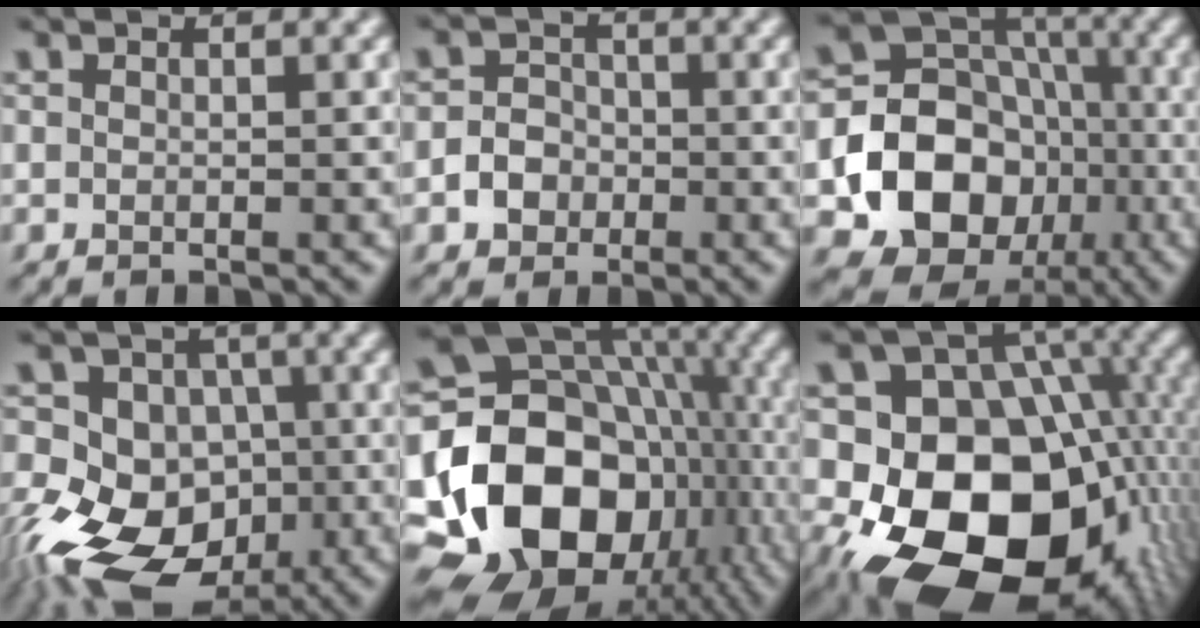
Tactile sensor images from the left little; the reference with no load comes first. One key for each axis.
{"total": 2.8, "fx": -1.1, "fy": 2.3, "fz": 1.1, "tx": -0.007, "ty": 0.003, "tz": -0.025}
{"total": 14.6, "fx": -3.9, "fy": 12.4, "fz": 6.6, "tx": -0.124, "ty": -0.015, "tz": -0.088}
{"total": 17.8, "fx": -8.1, "fy": 12.8, "fz": 9.3, "tx": -0.160, "ty": -0.010, "tz": -0.147}
{"total": 19.2, "fx": -4.7, "fy": 15.1, "fz": 10.8, "tx": -0.208, "ty": -0.015, "tz": -0.074}
{"total": 19.8, "fx": -4.1, "fy": 15.0, "fz": 12.3, "tx": -0.199, "ty": -0.020, "tz": -0.055}